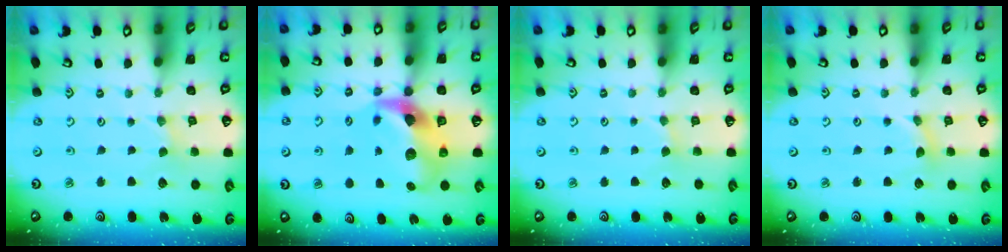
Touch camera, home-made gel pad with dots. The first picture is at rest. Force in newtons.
{"total": 13.8, "press": 13.7, "slide": 1.9}
{"total": 1.5, "press": 1.5, "slide": 0.2}
{"total": 2.9, "press": 2.8, "slide": 0.4}